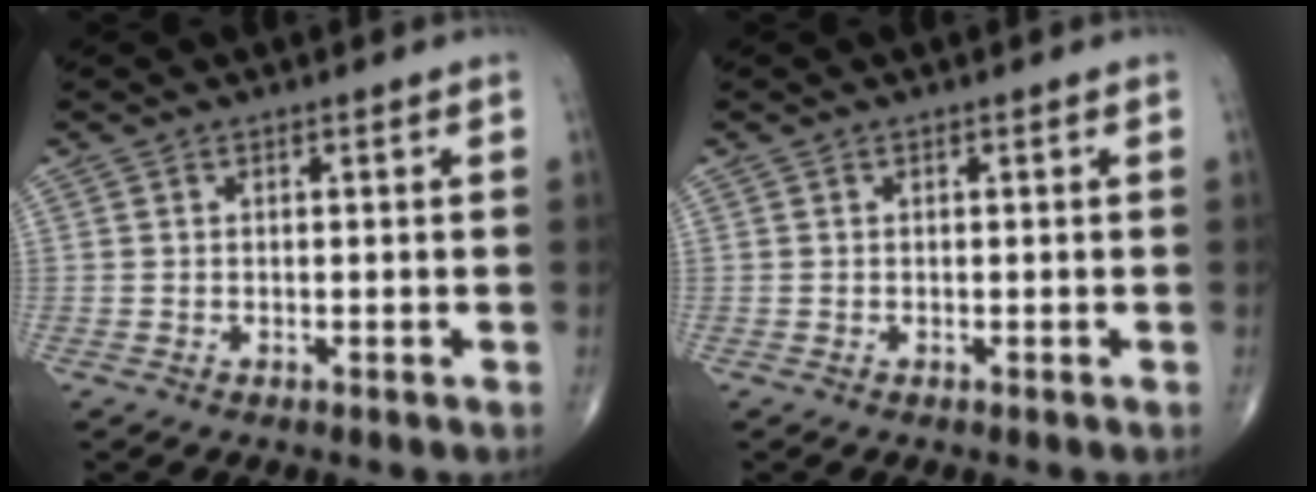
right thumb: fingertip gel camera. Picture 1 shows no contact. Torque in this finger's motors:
{"motor_torque": [0.00, 0.00, -0.03, -0.03, 0.00]}